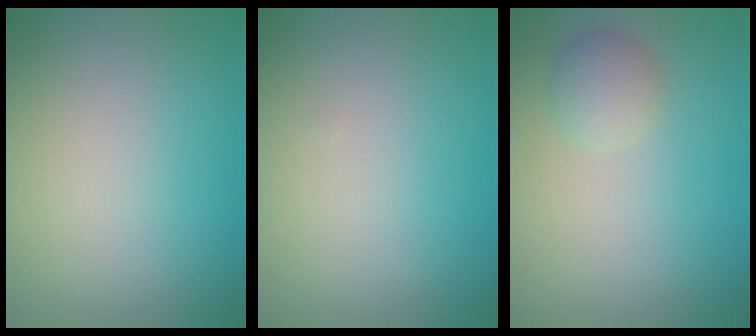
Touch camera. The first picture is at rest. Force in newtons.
{"total": 0.0}
{"total": 1.8, "press": 1.8, "slide": 0.1}